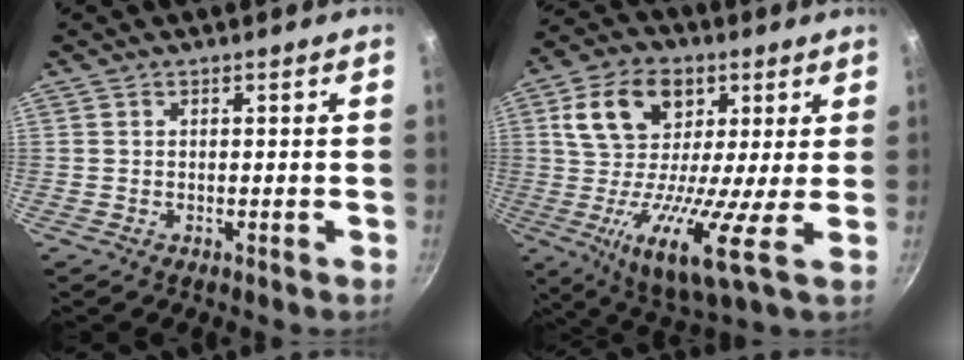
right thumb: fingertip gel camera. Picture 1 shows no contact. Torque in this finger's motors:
{"motor_torque": [-1.10, 2.27, 1.97, -0.53, 0.47]}